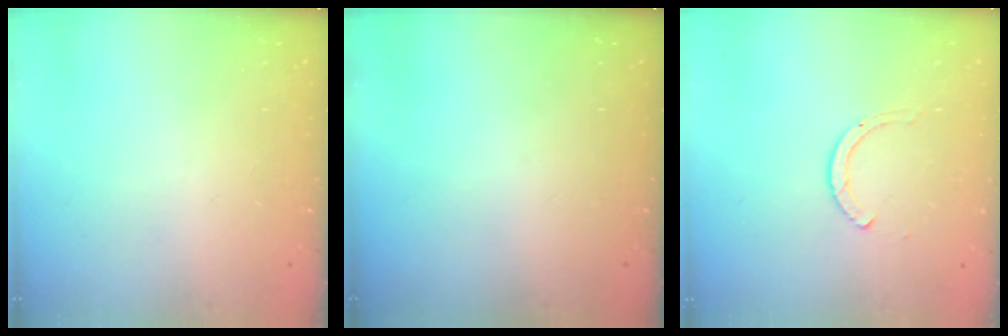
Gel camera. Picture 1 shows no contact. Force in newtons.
{"total": 0.0}
{"total": 2.0, "press": 1.9, "slide": 0.3}